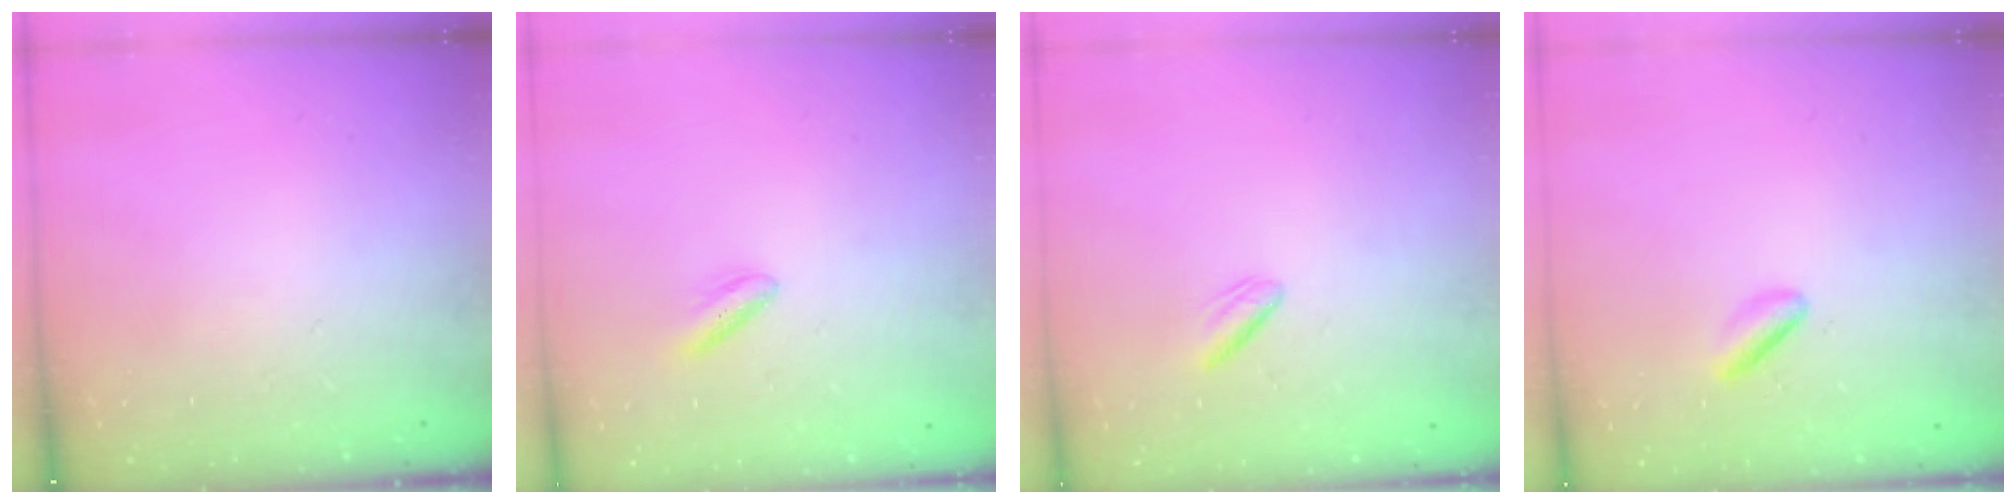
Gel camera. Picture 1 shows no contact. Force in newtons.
{"total": 2.5, "press": 2.2, "slide": 1.2}
{"total": 2.0, "press": 1.7, "slide": 1.1}
{"total": 3.0, "press": 2.8, "slide": 1.0}